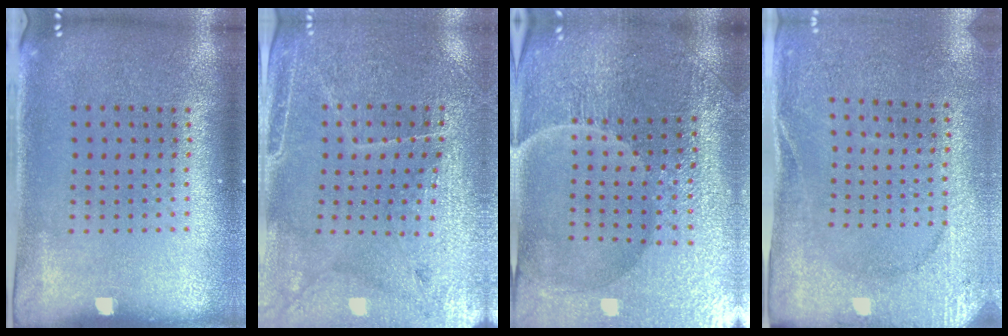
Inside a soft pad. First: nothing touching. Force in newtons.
{"total": 3.1, "press": 3.0, "slide": 1.0}
{"total": 4.2, "press": 4.1, "slide": 0.7}
{"total": 2.6, "press": 2.5, "slide": 0.6}